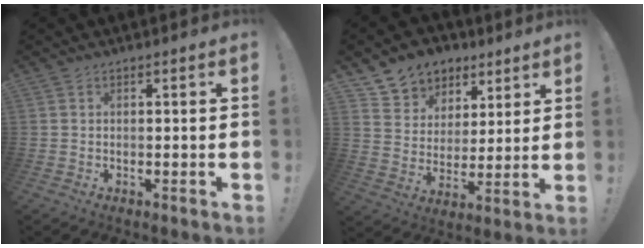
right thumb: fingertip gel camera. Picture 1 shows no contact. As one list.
[{"total": 8.8, "force": [5.5, 6.8, 1.1], "torque": [-0.018, -0.045, 0.111]}]